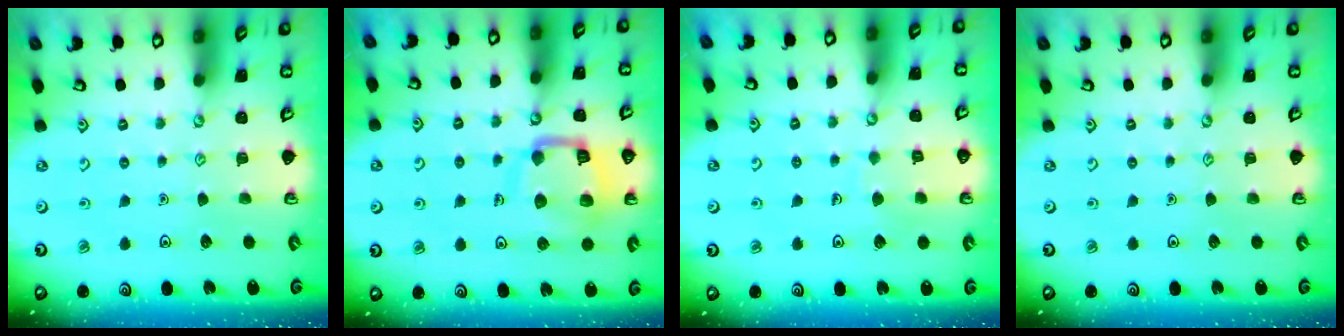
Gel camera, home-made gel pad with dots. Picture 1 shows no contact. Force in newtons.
{"total": 13.1, "press": 13.0, "slide": 1.5}
{"total": 5.7, "press": 5.7, "slide": 0.2}
{"total": 0.0}